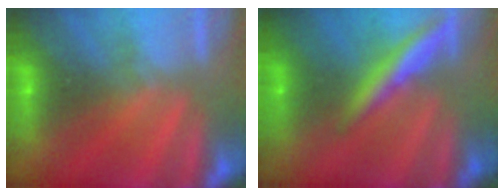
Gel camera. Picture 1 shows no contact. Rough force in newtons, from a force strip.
{"total": 2.6}